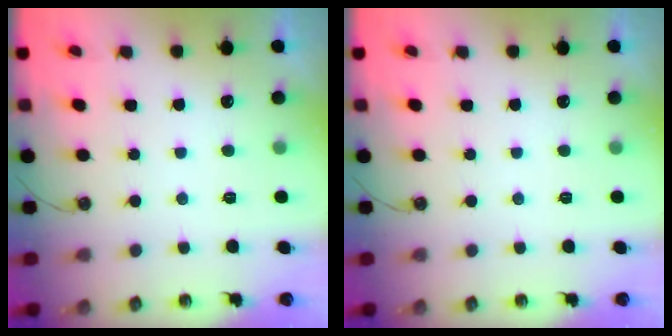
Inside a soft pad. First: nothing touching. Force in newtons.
{"total": 0.0}